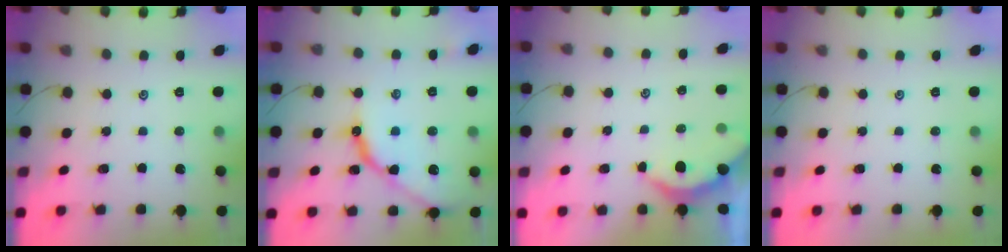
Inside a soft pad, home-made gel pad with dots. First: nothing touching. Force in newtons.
{"total": 10.7, "press": 10.7, "slide": 0.9}
{"total": 2.2, "press": 2.2, "slide": 0.4}
{"total": 0.0}